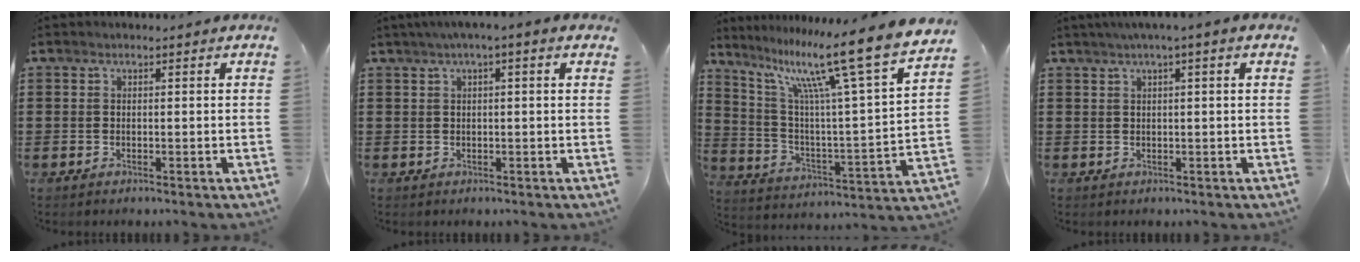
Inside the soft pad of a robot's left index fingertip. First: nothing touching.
{"total": 1.3, "force": [0.1, 0.4, 1.3], "torque": [-0.024, 0.003, -0.001]}
{"total": 14.8, "force": [10.9, 0.6, 10.1], "torque": [-0.202, -0.075, 0.167]}
{"total": 1.4, "force": [0.3, 0.1, 1.3], "torque": [-0.026, 0.000, 0.004]}